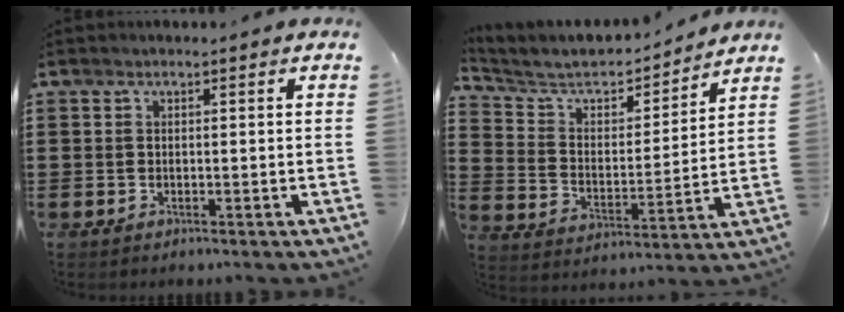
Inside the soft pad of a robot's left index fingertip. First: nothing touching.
{"total": 5.8, "force": [5.0, 2.0, 2.1], "torque": [-0.072, -0.037, 0.079]}